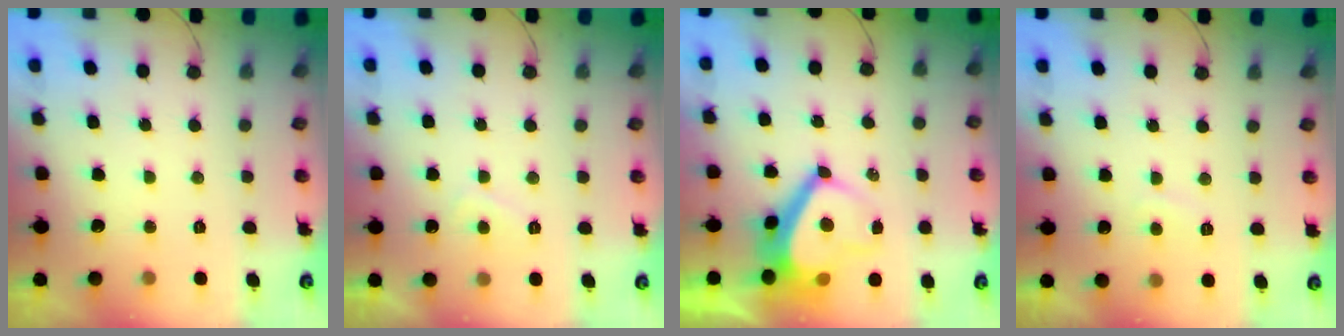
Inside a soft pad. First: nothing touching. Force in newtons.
{"total": 2.1, "press": 2.0, "slide": 0.8}
{"total": 6.8, "press": 6.8, "slide": 1.1}
{"total": 2.0, "press": 1.9, "slide": 0.6}